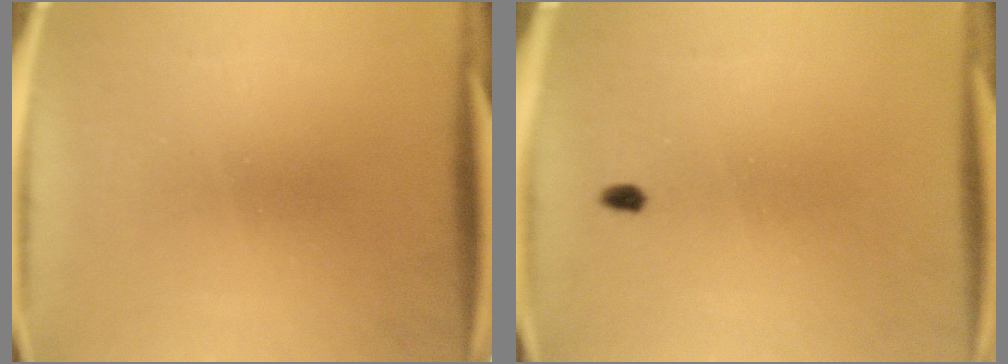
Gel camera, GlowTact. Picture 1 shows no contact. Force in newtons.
{"total": 1.1}